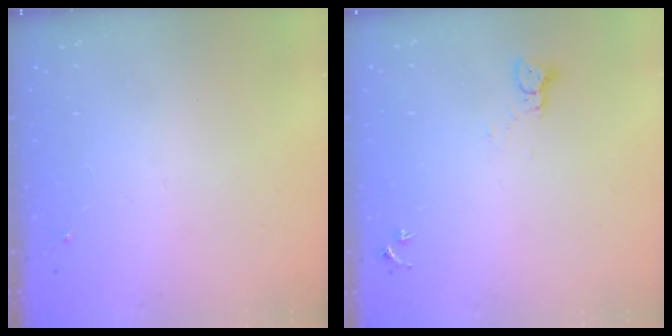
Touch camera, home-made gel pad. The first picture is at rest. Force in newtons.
{"total": 3.2, "press": 3.2, "slide": 0.1}